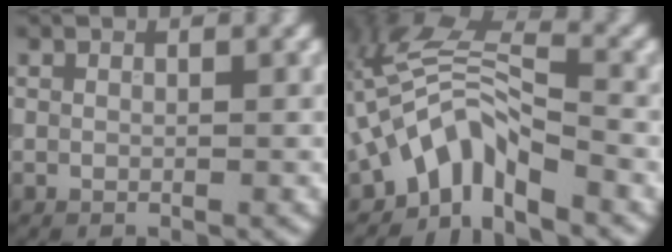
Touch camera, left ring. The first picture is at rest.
{"total": 5.5, "force": [-2.8, 2.3, 4.2], "torque": [-0.065, 0.008, -0.064]}